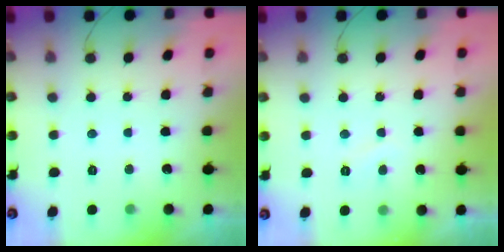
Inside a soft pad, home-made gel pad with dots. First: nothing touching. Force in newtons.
{"total": 1.9, "press": 1.8, "slide": 0.5}